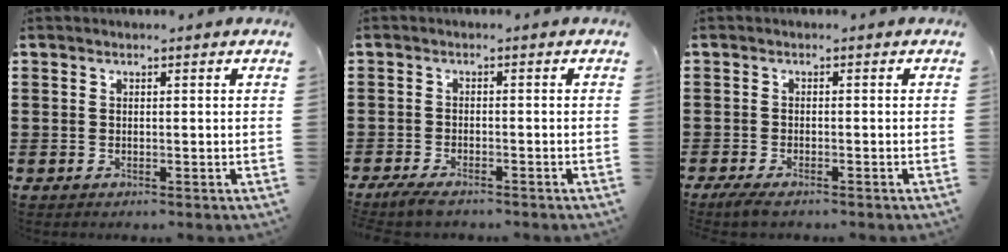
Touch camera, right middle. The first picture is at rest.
{"total": 2.4, "force": [-2.1, 0.3, 1.1], "torque": [-0.034, -0.004, -0.045]}
{"total": 1.7, "force": [-1.3, 0.2, 1.1], "torque": [-0.034, -0.007, -0.029]}